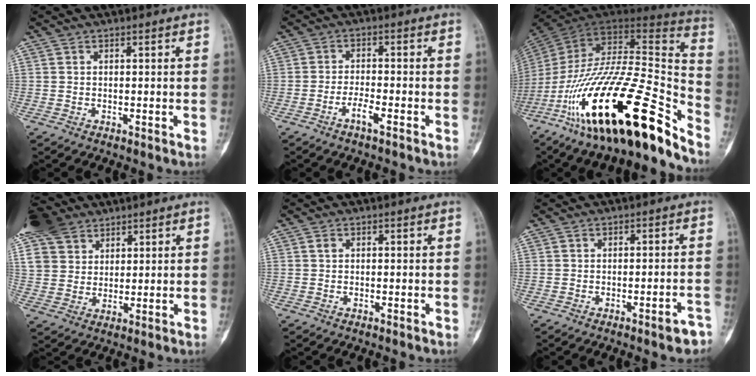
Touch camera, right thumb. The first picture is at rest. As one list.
[{"total": 3.4, "force": [-2.2, 0.6, 2.6], "torque": [-0.053, 0.015, -0.043]}, {"total": 32.8, "force": [-20.4, 8.7, 24.1], "torque": [-0.371, 0.070, -0.342]}, {"total": 12.4, "force": [7.9, 8.3, 4.8], "torque": [-0.084, -0.004, 0.155]}, {"total": 0.6, "force": [0.0, 0.4, 0.4], "torque": [-0.006, 0.001, -0.002]}, {"total": 3.5, "force": [-2.5, 0.7, 2.4], "torque": [-0.022, 0.018, -0.031]}]